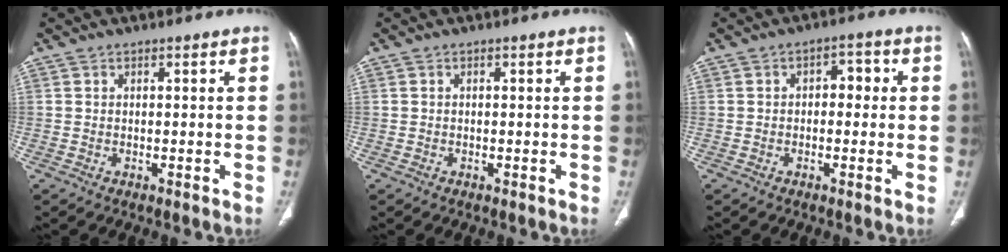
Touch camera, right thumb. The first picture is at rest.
{"total": 0.0}
{"total": 4.0, "force": [0.2, 2.5, 3.1], "torque": [-0.017, 0.013, -0.007]}